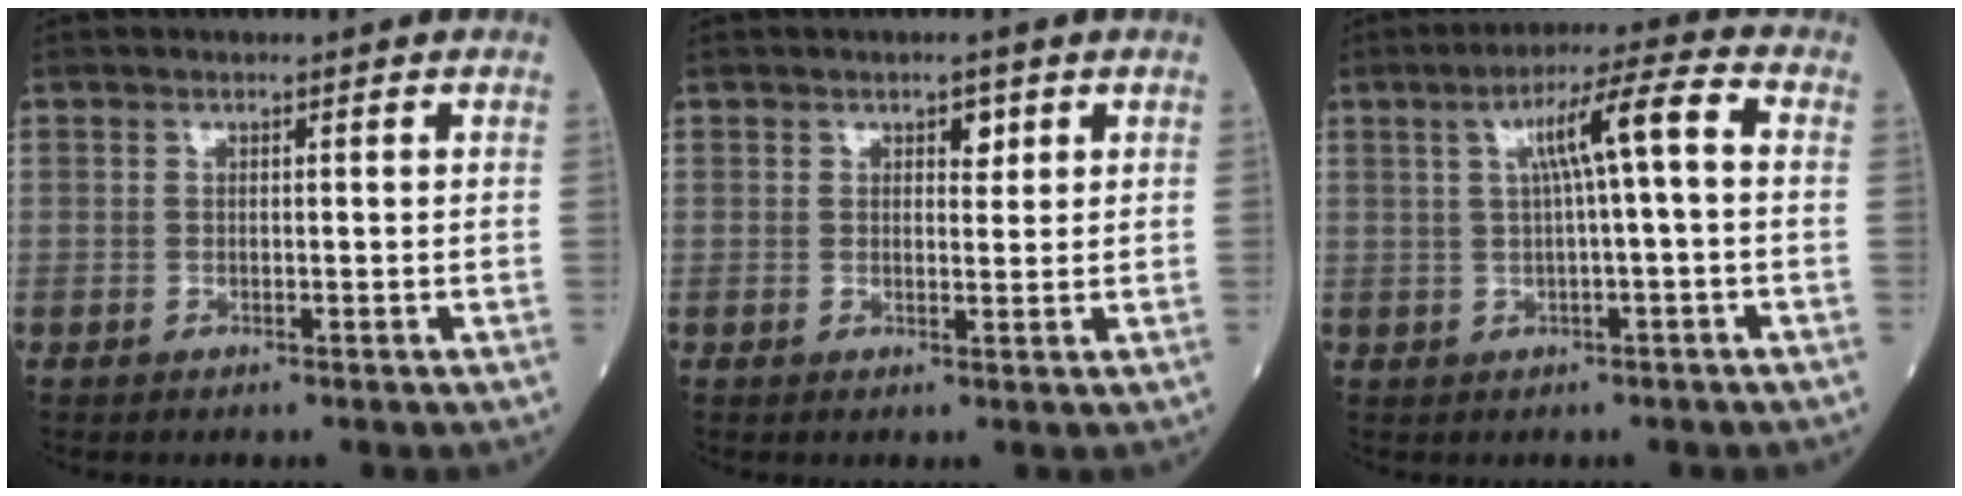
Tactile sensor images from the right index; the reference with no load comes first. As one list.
[{"total": 1.9, "force": [1.0, 1.0, 1.2], "torque": [-0.013, 0.001, 0.014]}, {"total": 7.9, "force": [1.2, 0.1, 7.8], "torque": [-0.130, 0.023, 0.019]}]